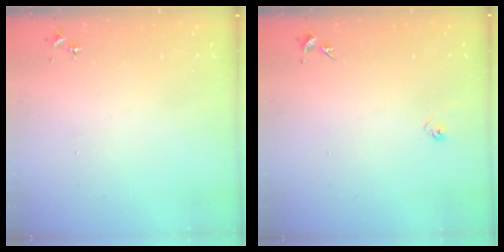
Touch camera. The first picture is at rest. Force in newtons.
{"total": 3.3, "press": 3.2, "slide": 0.8}